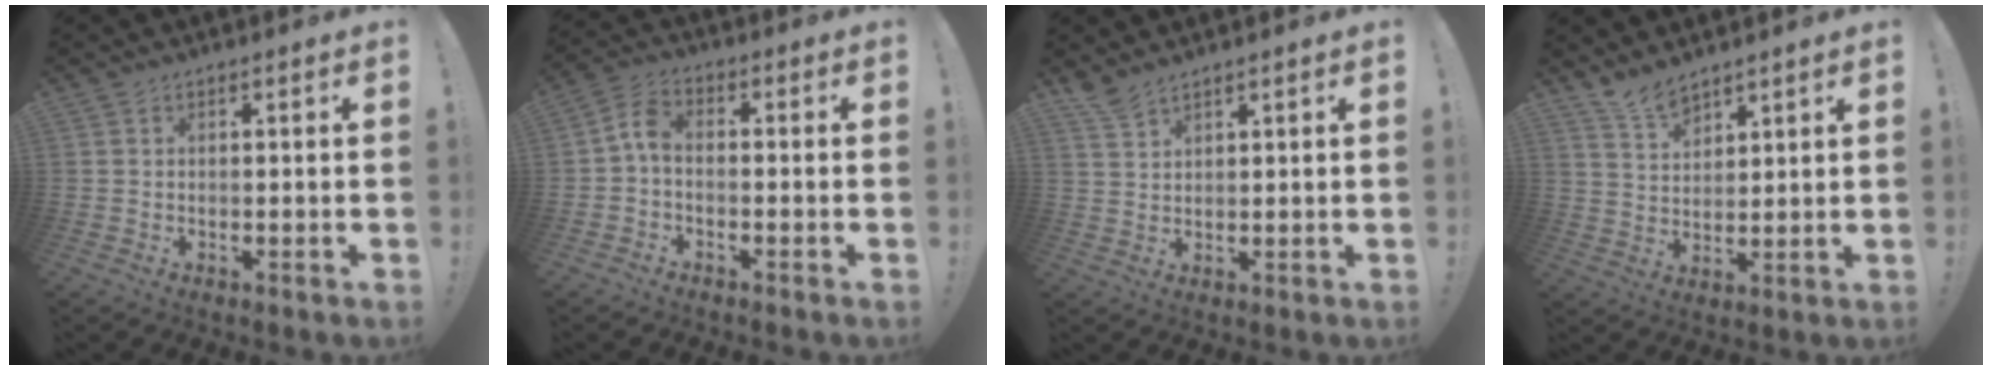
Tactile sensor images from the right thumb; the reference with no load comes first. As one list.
[{"total": 5.0, "force": [-1.3, 2.8, 3.9], "torque": [-0.086, 0.009, -0.023]}, {"total": 4.2, "force": [3.8, 0.8, 1.8], "torque": [-0.034, -0.026, 0.071]}, {"total": 6.9, "force": [6.1, 2.2, 2.3], "torque": [-0.041, -0.041, 0.113]}]